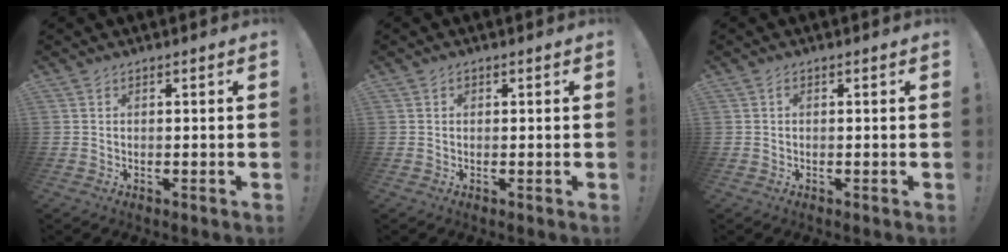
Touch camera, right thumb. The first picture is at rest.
{"total": 0.5, "force": [0.1, 0.5, 0.1], "torque": [0.005, -0.001, 0.000]}
{"total": 0.7, "force": [-0.1, 0.4, 0.6], "torque": [-0.014, 0.003, -0.002]}